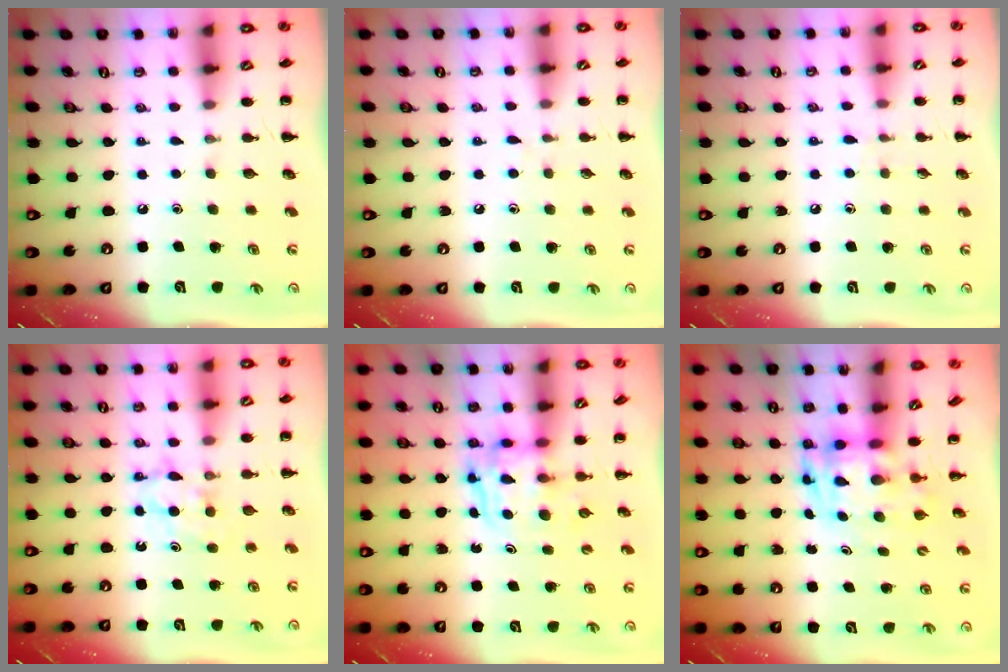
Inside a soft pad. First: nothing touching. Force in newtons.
{"total": 2.8, "press": 2.4, "slide": 1.4}
{"total": 5.8, "press": 5.4, "slide": 2.1}
{"total": 4.5, "press": 4.3, "slide": 1.3}
{"total": 3.6, "press": 3.6, "slide": 0.3}
{"total": 3.6, "press": 3.5, "slide": 0.7}